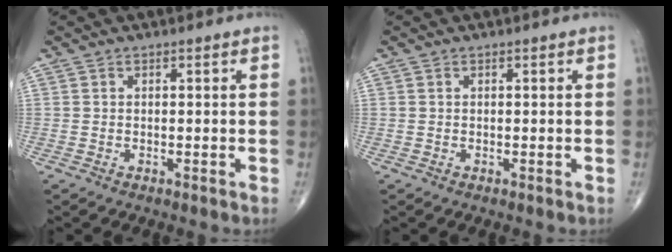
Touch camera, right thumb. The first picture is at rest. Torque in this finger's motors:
{"motor_torque": [0.27, -0.48, -0.48, -0.21, -0.02]}